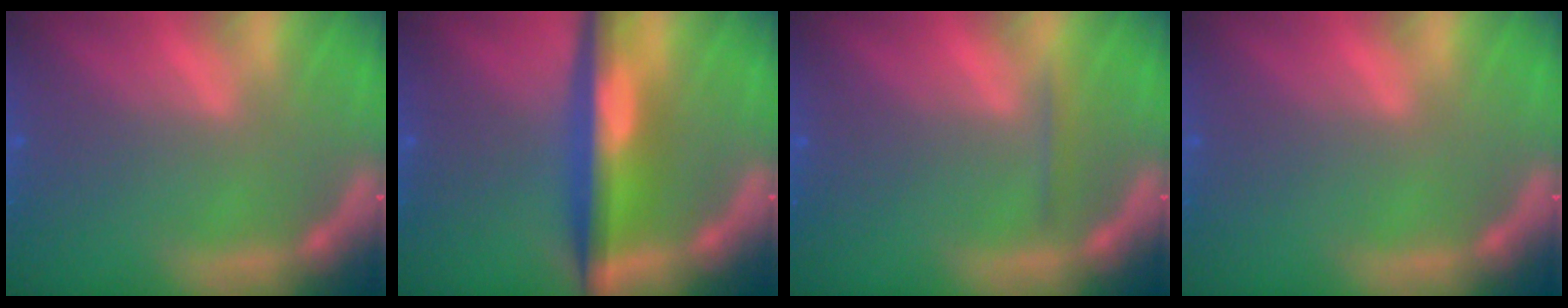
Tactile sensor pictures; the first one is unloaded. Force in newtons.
{"total": 6.5}
{"total": 0.9}
{"total": 0.0}